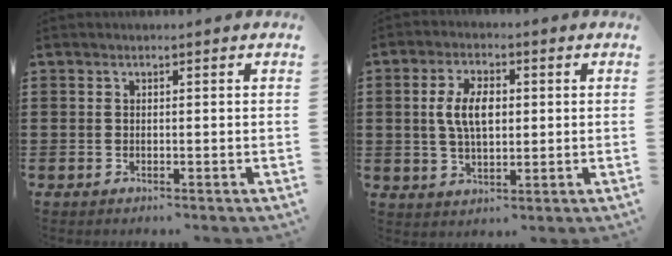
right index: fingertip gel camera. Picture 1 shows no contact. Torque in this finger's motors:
{"motor_torque": [0.42, -0.09, 0.31, 0.18]}